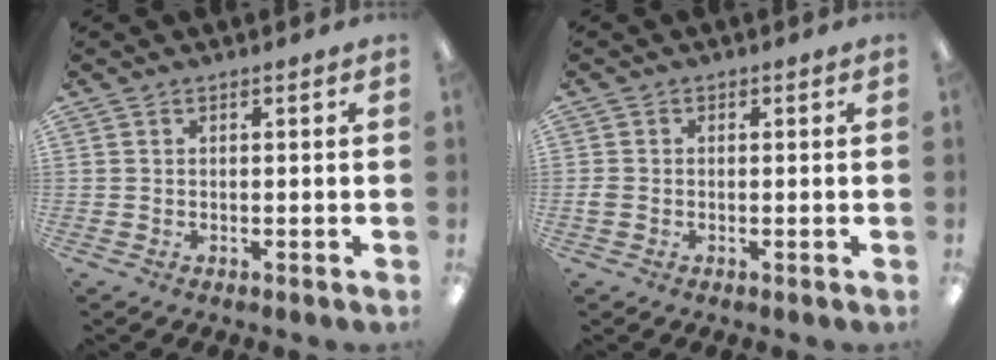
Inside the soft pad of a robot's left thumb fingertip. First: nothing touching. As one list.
[{"total": 1.3, "force": [-0.4, 1.1, 0.6], "torque": [-0.009, 0.004, -0.007]}]